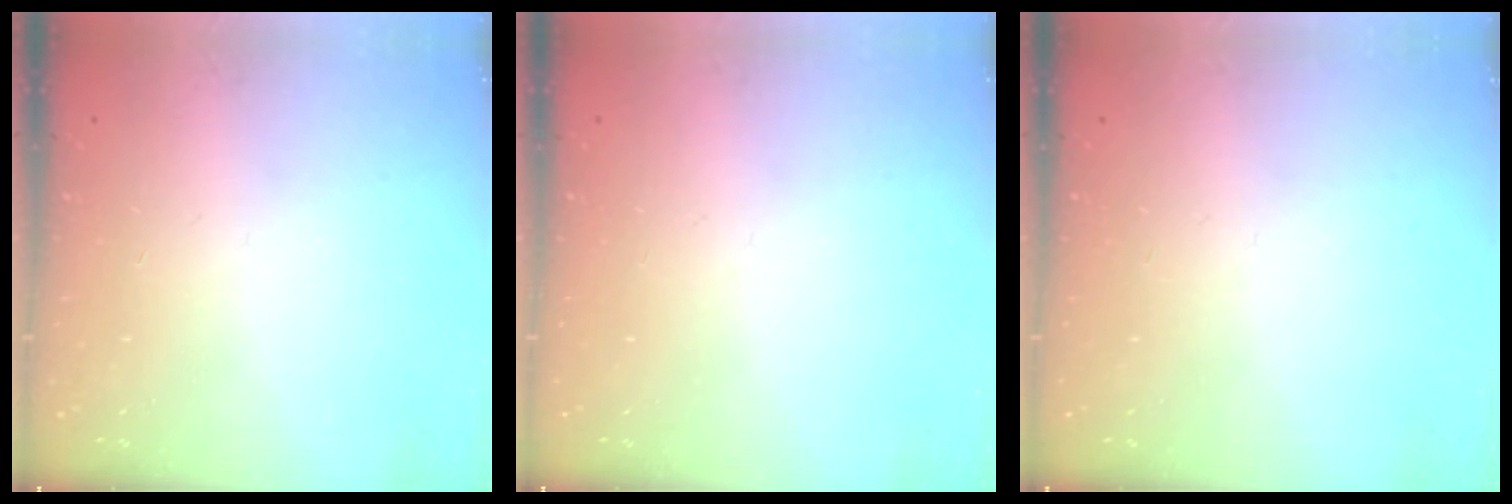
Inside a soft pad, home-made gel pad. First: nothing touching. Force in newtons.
{"total": 0.0}
{"total": 0.0}